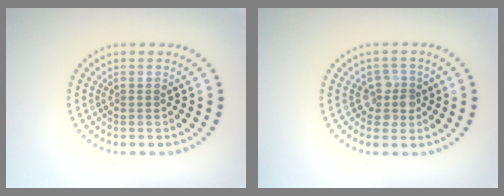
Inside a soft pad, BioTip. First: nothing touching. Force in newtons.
{"total": 2.4, "press": 2.2, "slide": 1.1}